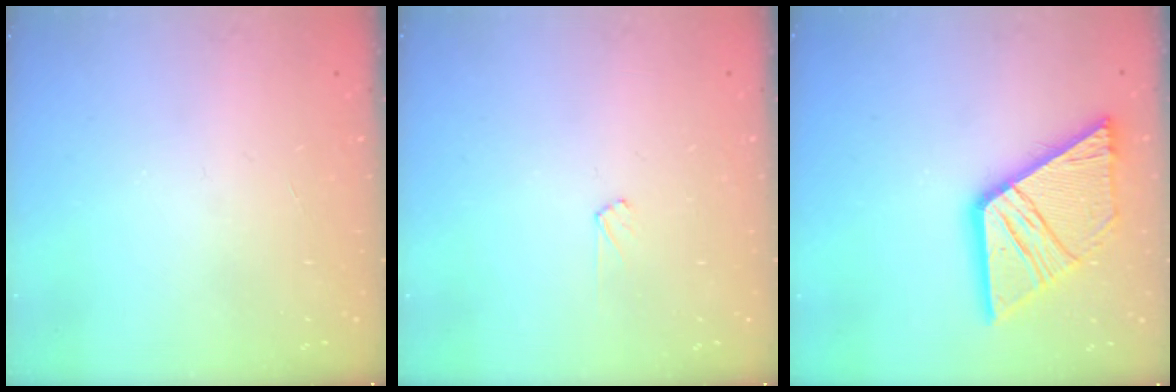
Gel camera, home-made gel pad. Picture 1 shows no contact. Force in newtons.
{"total": 4.8, "press": 4.8, "slide": 0.6}
{"total": 20.6, "press": 20.5, "slide": 2.3}